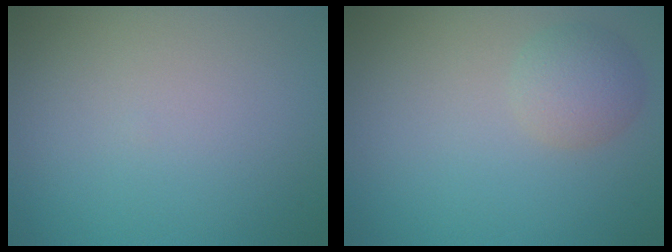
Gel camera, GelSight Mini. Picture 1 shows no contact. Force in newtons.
{"total": 2.7, "press": 2.7, "slide": 0.1}